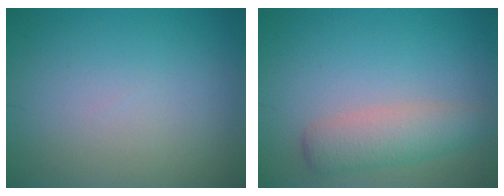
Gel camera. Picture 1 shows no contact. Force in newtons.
{"total": 3.7, "press": 3.7, "slide": 0.1}